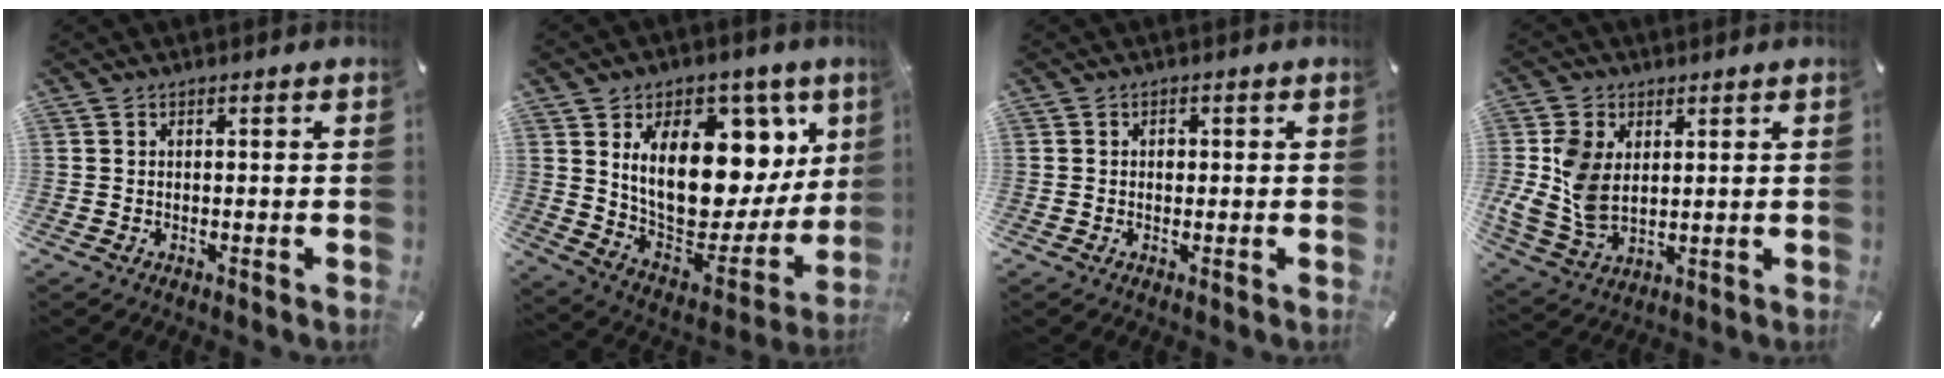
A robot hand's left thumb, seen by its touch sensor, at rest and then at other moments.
{"total": 23.2, "force": [7.4, 14.4, 16.6], "torque": [-0.271, -0.058, 0.133]}
{"total": 1.4, "force": [0.0, 1.2, 0.8], "torque": [-0.010, 0.001, -0.003]}
{"total": 10.5, "force": [1.6, 7.8, 6.8], "torque": [-0.170, 0.002, 0.034]}